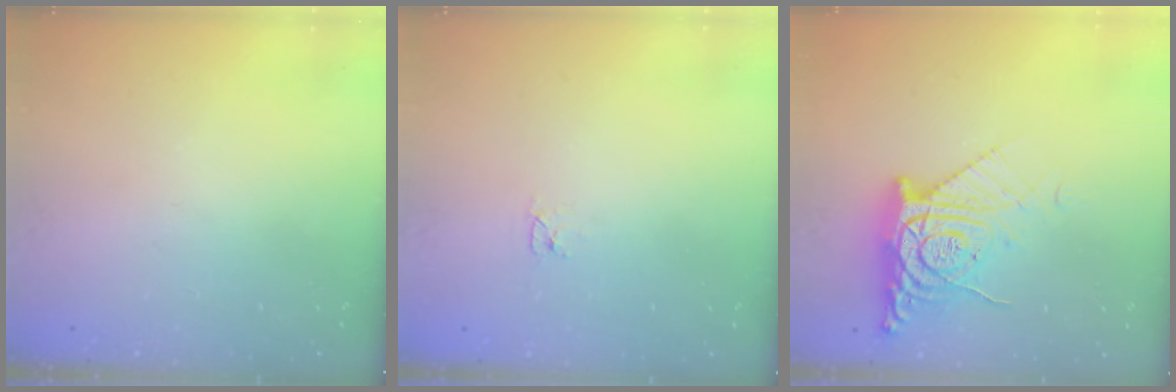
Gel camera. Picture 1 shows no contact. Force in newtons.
{"total": 2.6, "press": 2.6, "slide": 0.3}
{"total": 12.1, "press": 12.0, "slide": 1.4}